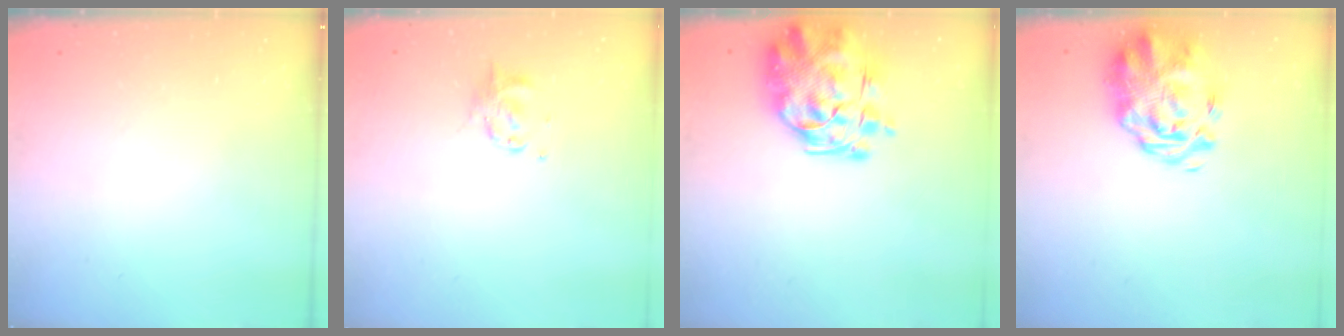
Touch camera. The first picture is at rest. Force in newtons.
{"total": 2.8, "press": 2.7, "slide": 0.6}
{"total": 10.9, "press": 10.3, "slide": 3.6}
{"total": 4.5, "press": 4.4, "slide": 0.9}